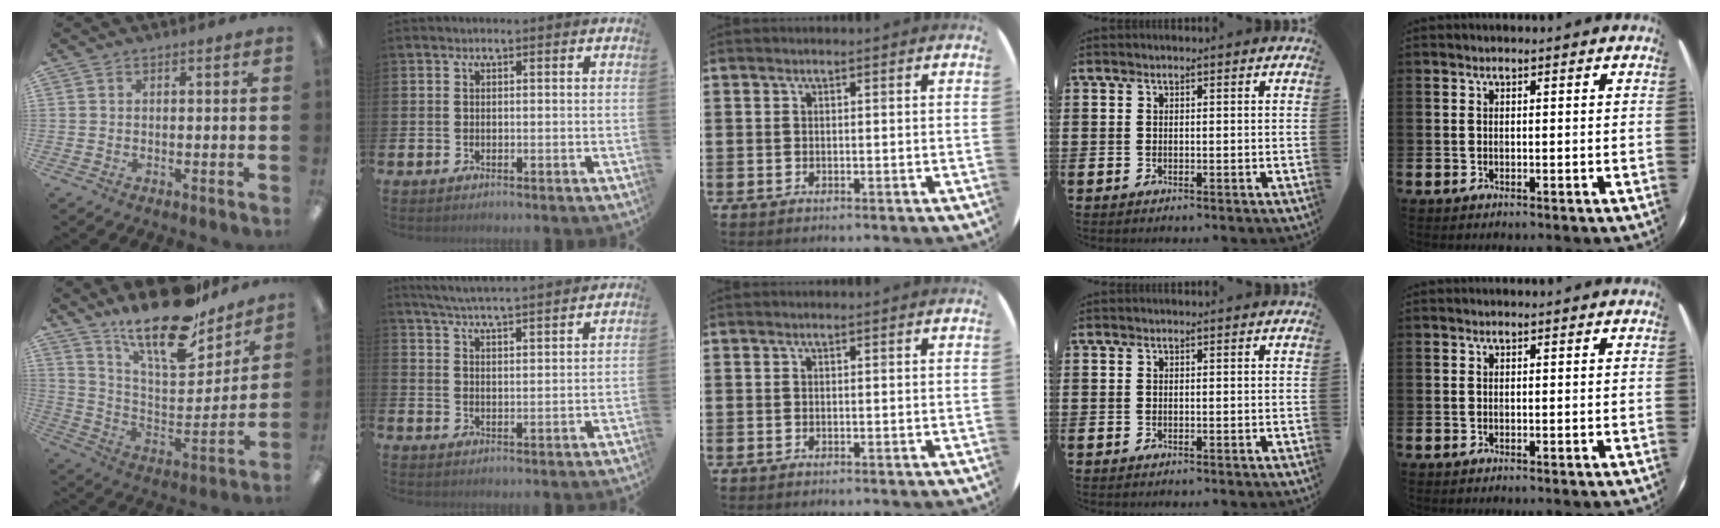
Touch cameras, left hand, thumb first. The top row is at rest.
{"thumb": {"total": 20.8, "force": [16.7, 6.2, 10.7], "torque": [-0.188, -0.114, 0.287]}, "index": {"total": 5.4, "force": [5.3, -0.3, 0.9], "torque": [-0.037, -0.036, 0.094]}}